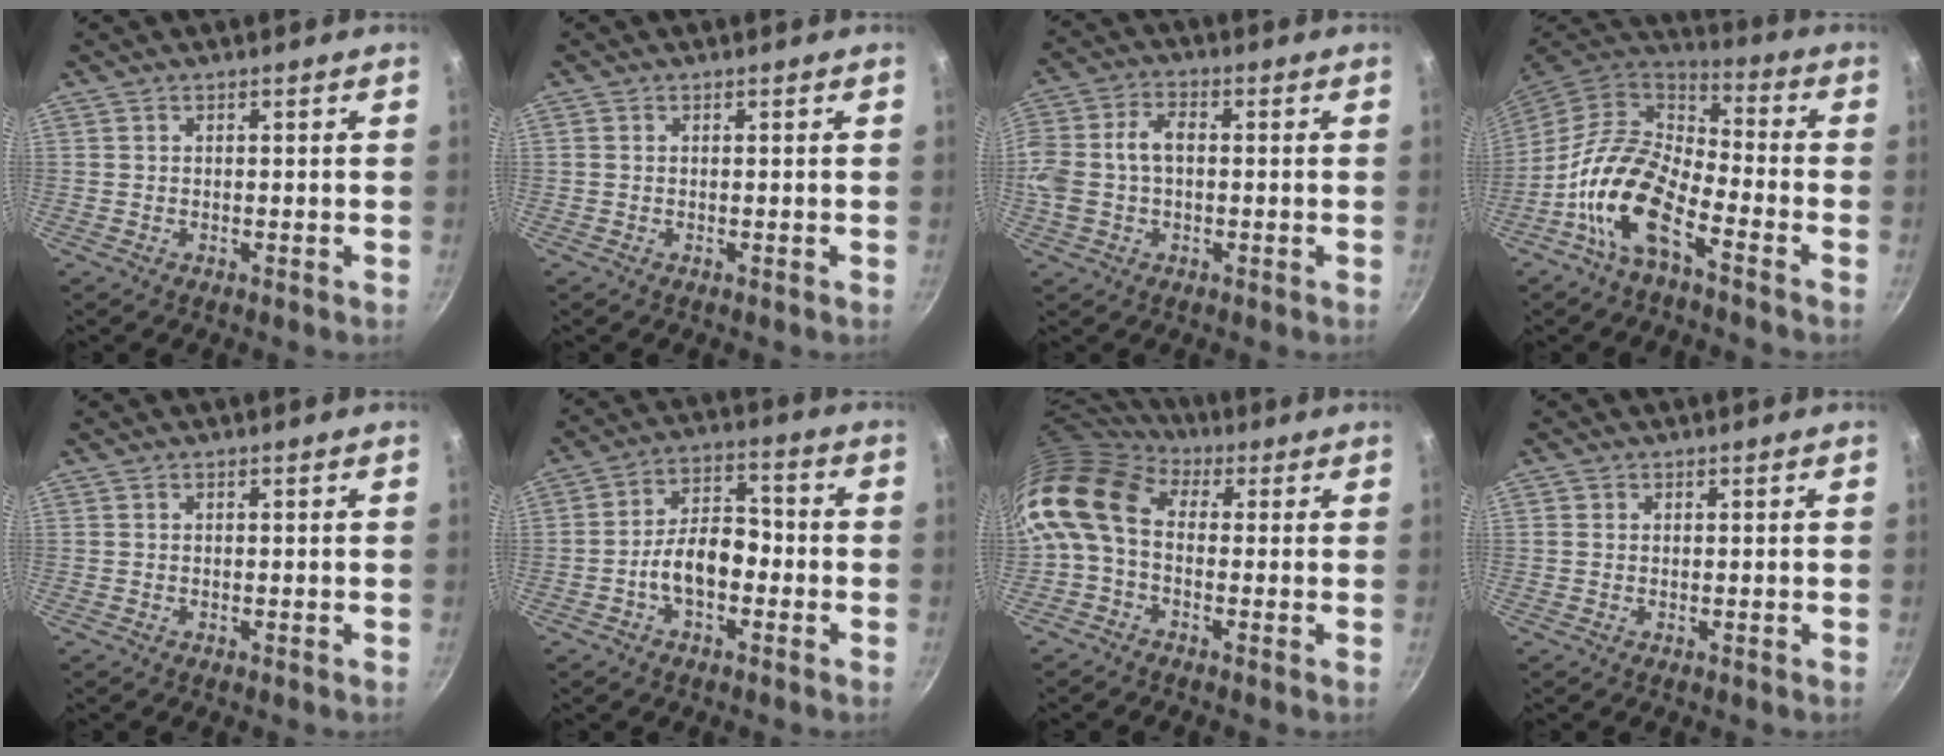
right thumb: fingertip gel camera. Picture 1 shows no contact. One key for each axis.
{"total": 0.0}
{"total": 10.1, "fx": -0.2, "fy": 6.7, "fz": 7.6, "tx": -0.155, "ty": 0.027, "tz": -0.014}
{"total": 15.4, "fx": -7.1, "fy": 7.0, "fz": 11.8, "tx": -0.218, "ty": 0.055, "tz": -0.153}
{"total": 0.0}
{"total": 9.4, "fx": -2.7, "fy": 5.5, "fz": 7.1, "tx": -0.092, "ty": 0.045, "tz": -0.055}
{"total": 12.5, "fx": 0.8, "fy": 8.7, "fz": 9.0, "tx": -0.173, "ty": 0.024, "tz": -0.007}
{"total": 0.8, "fx": 0.2, "fy": 0.7, "fz": 0.2, "tx": -0.004, "ty": 0.002, "tz": 0.000}